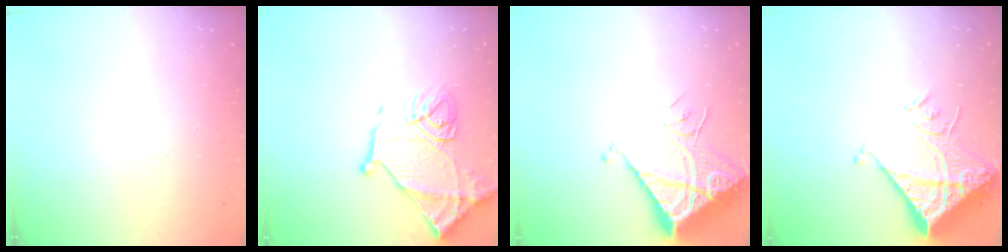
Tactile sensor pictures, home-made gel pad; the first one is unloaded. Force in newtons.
{"total": 14.6, "press": 14.6, "slide": 1.0}
{"total": 13.1, "press": 13.0, "slide": 1.5}
{"total": 14.3, "press": 14.2, "slide": 1.6}